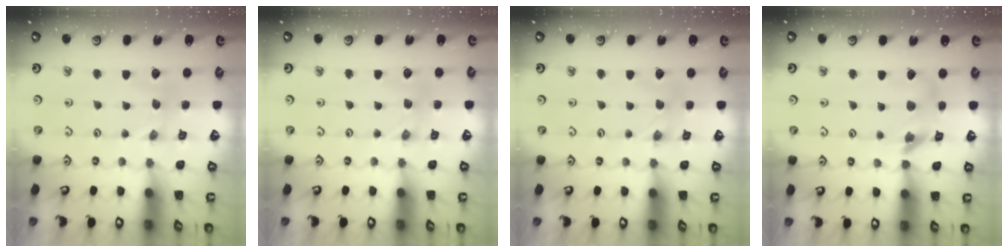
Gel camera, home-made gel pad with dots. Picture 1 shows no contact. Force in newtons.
{"total": 0.6, "press": 0.6, "slide": 0.1}
{"total": 0.0}
{"total": 10.7, "press": 10.6, "slide": 1.3}